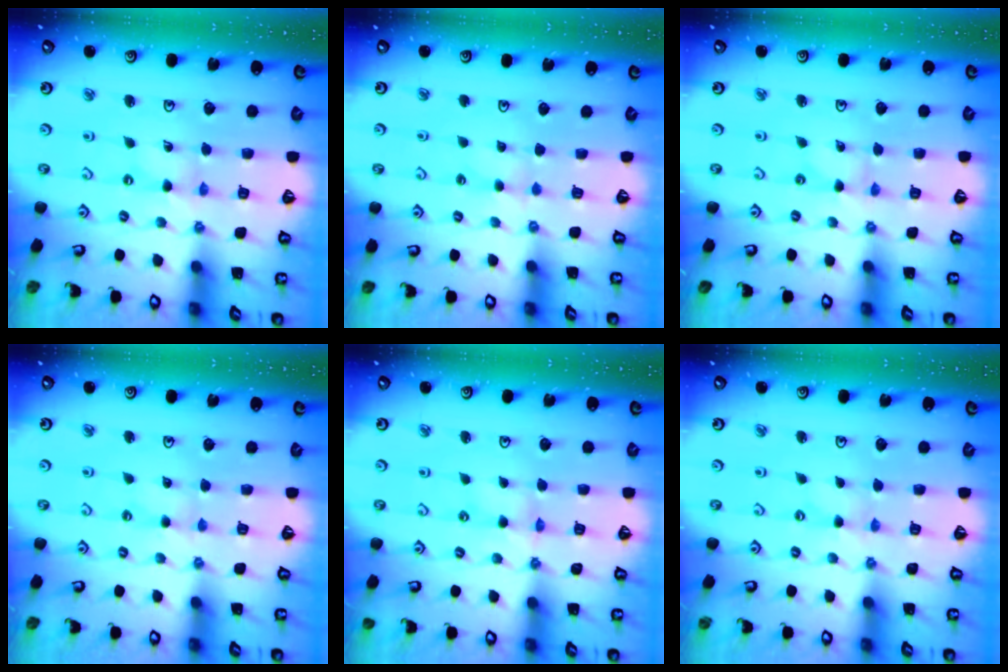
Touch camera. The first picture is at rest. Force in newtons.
{"total": 2.8, "press": 2.8, "slide": 0.3}
{"total": 0.0}
{"total": 1.7, "press": 1.7, "slide": 0.4}
{"total": 1.0, "press": 0.9, "slide": 0.2}
{"total": 0.0}